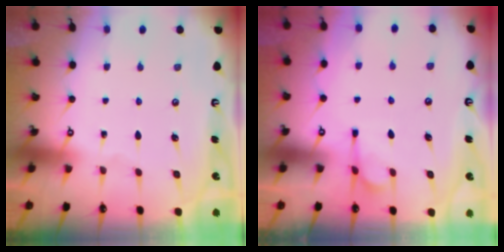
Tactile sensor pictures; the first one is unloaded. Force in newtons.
{"total": 1.6, "press": 0.9, "slide": 1.3}